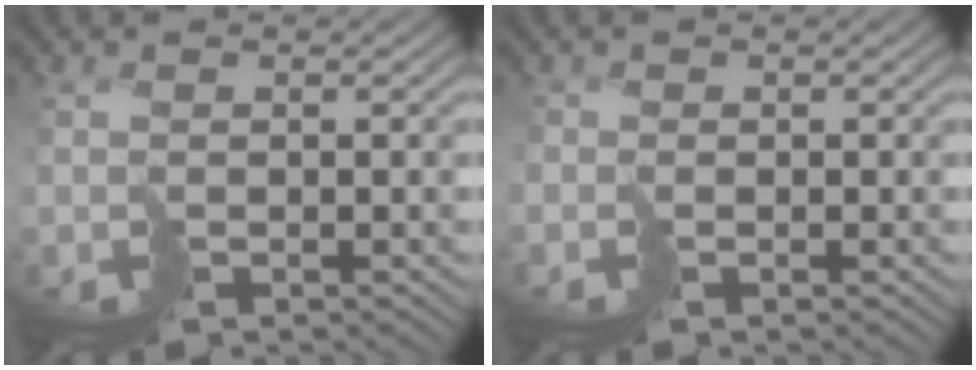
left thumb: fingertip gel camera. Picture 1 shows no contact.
{"total": 1.0, "force": [-0.2, -0.3, -1.0], "torque": [0.030, 0.003, -0.007]}